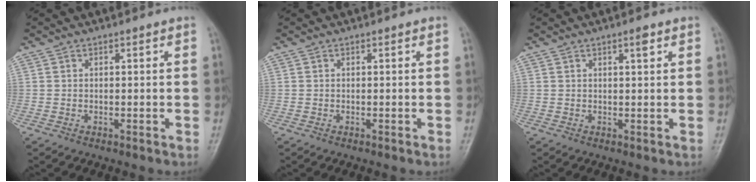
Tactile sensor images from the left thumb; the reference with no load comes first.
{"total": 0.0}
{"total": 1.8, "force": [1.0, 0.4, 1.4], "torque": [-0.020, -0.003, 0.015]}